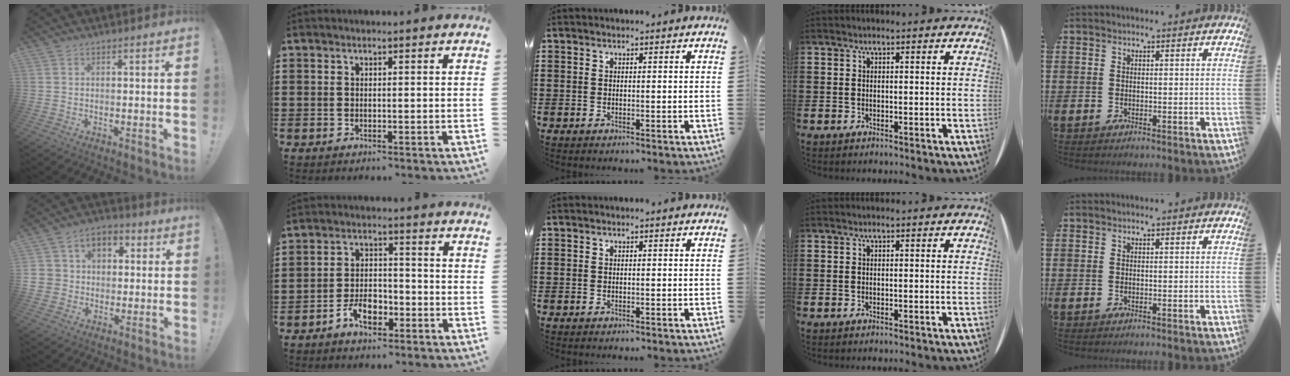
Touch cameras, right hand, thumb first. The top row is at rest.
{"thumb": {"total": 7.1, "force": [0.4, 6.7, 2.4], "torque": [-0.037, 0.006, 0.013]}, "index": {"total": 5.6, "force": [-3.3, 3.0, 3.3], "torque": [-0.070, 0.009, -0.063]}}